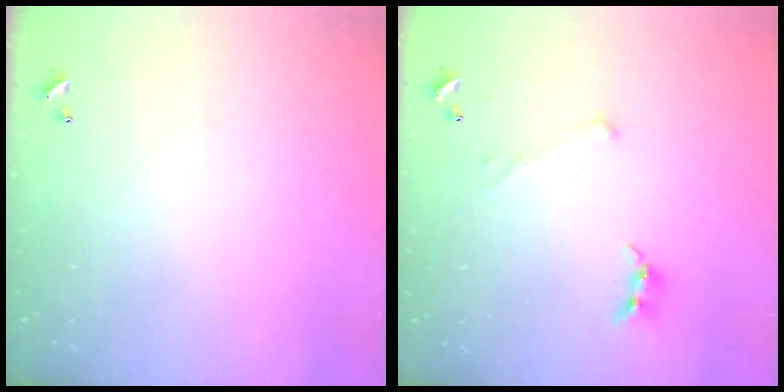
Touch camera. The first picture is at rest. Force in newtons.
{"total": 0.0}